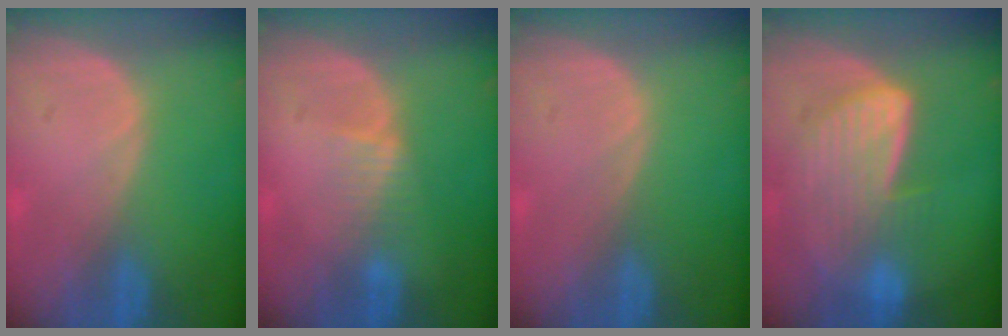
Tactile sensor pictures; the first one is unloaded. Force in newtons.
{"total": 2.4, "press": 2.4, "slide": 0.2}
{"total": 0.0}
{"total": 7.8, "press": 7.3, "slide": 2.9}